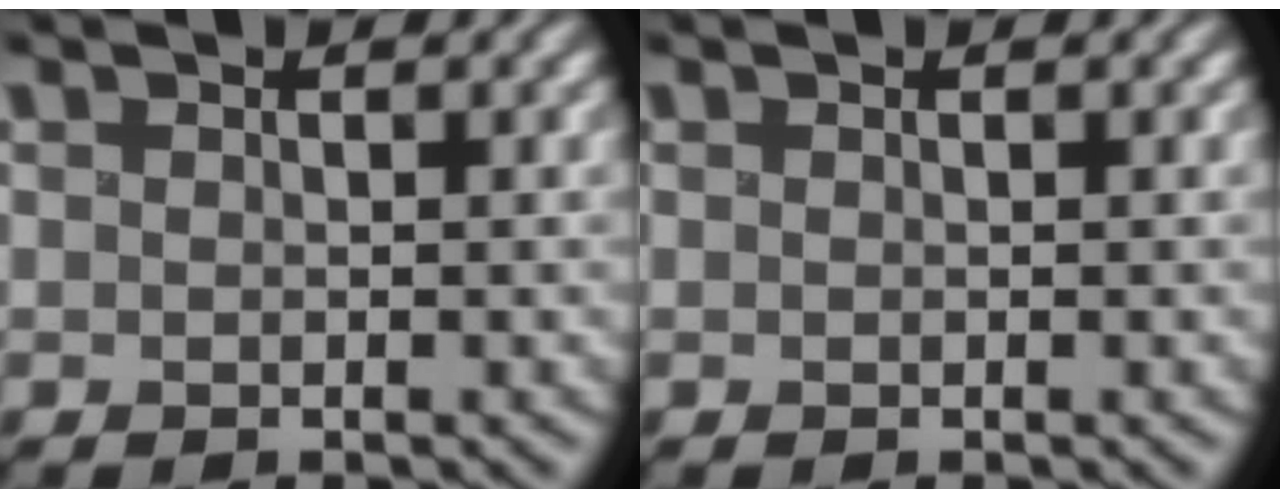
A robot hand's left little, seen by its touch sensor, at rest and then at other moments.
{"total": 0.0}